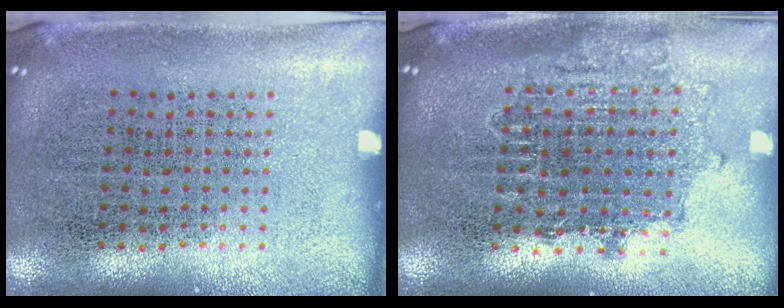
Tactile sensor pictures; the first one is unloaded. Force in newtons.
{"total": 1.5, "press": 1.3, "slide": 0.8}